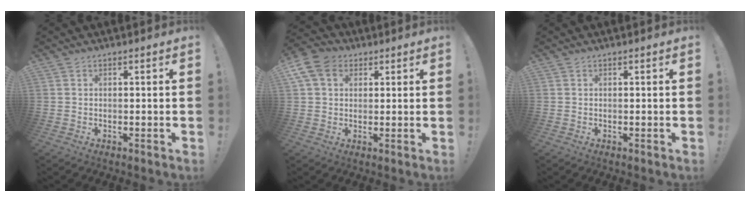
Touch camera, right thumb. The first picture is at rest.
{"total": 9.7, "force": [3.7, 7.2, 5.4], "torque": [-0.111, -0.002, 0.073]}
{"total": 0.0}